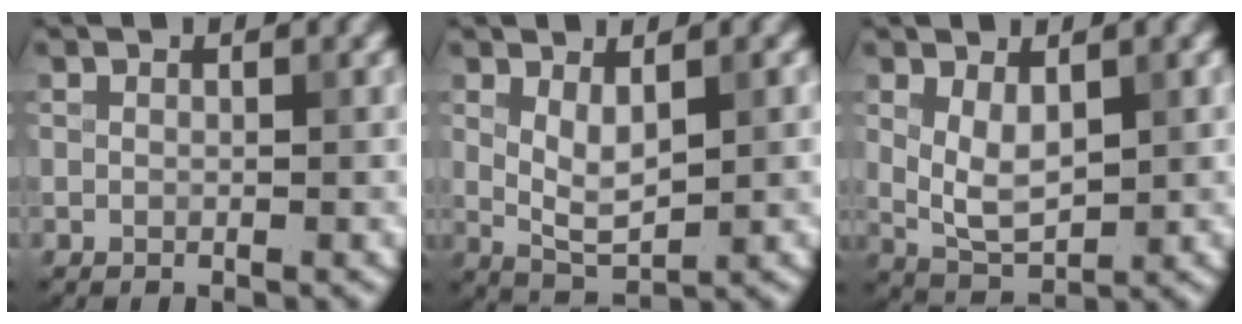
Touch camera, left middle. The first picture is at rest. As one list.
[{"total": 3.2, "force": [0.8, 1.2, 2.9], "torque": [-0.060, -0.007, 0.021]}, {"total": 3.7, "force": [0.9, 1.8, 3.0], "torque": [-0.064, -0.006, 0.023]}]